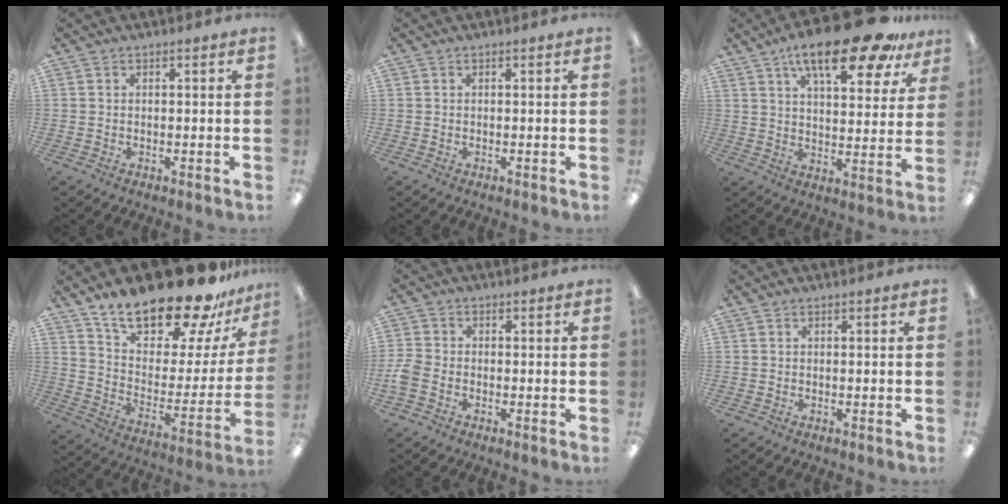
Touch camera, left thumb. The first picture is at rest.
{"total": 0.0}
{"total": 18.9, "force": [12.2, 6.0, 13.1], "torque": [-0.197, -0.062, 0.194]}
{"total": 22.9, "force": [18.7, 7.5, 10.9], "torque": [-0.170, -0.133, 0.318]}
{"total": 3.5, "force": [-1.6, 2.3, 2.1], "torque": [-0.045, 0.003, -0.030]}
{"total": 0.0}